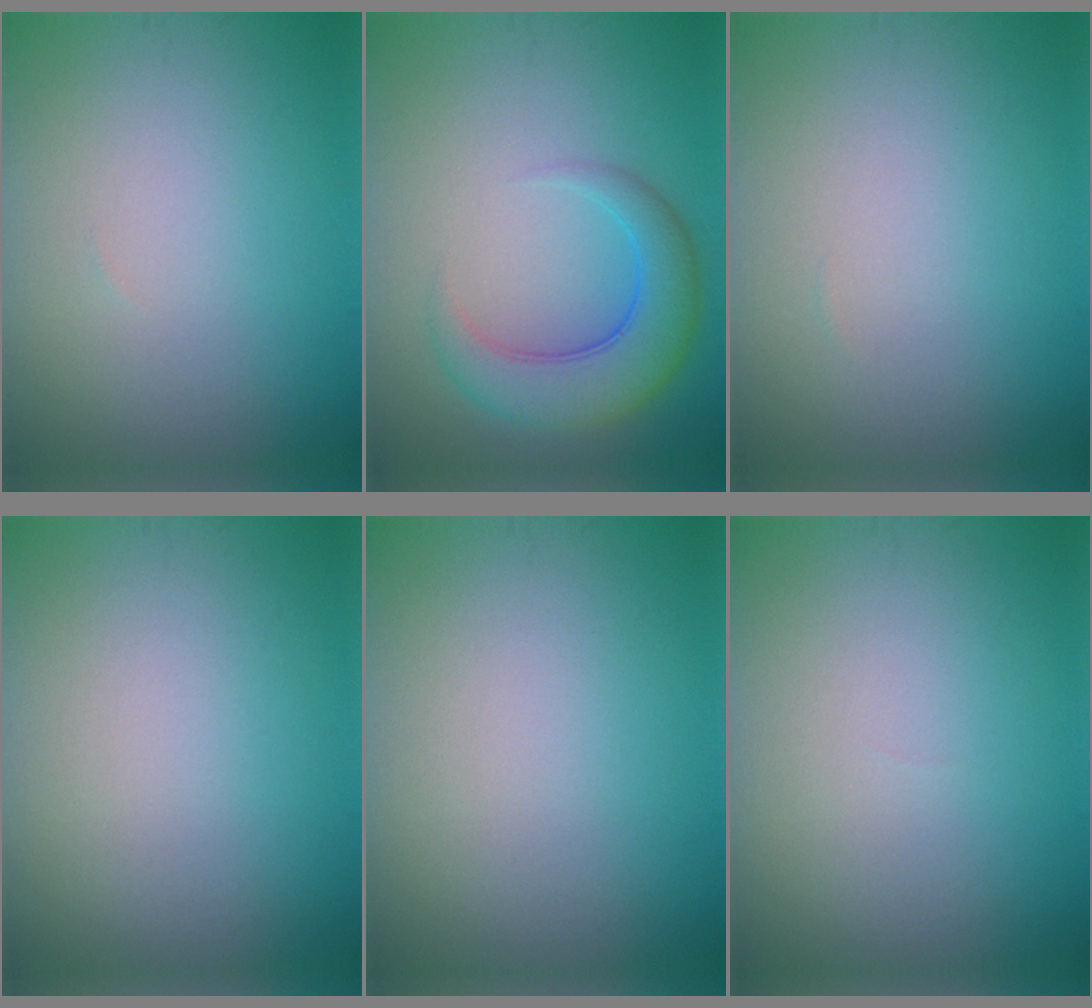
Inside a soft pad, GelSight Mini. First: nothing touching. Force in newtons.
{"total": 5.1, "press": 5.1, "slide": 0.2}
{"total": 0.0}
{"total": 0.0}
{"total": 0.0}
{"total": 0.0}